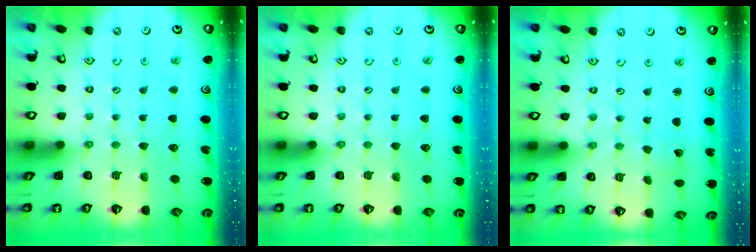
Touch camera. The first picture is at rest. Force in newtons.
{"total": 0.0}
{"total": 1.5, "press": 1.5, "slide": 0.0}